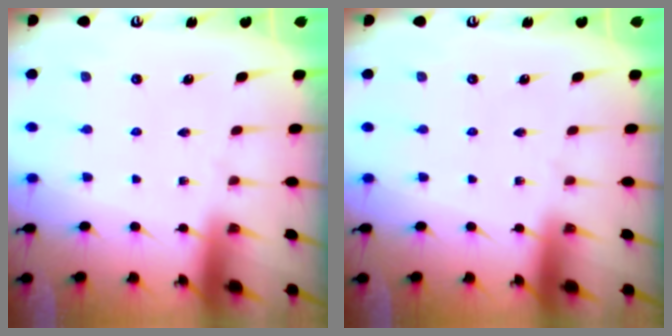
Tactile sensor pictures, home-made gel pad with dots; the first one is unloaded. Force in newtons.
{"total": 0.0}